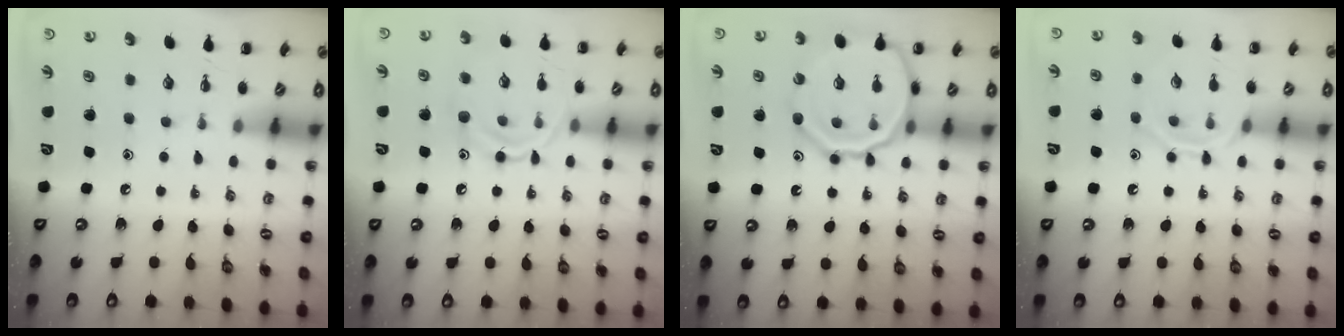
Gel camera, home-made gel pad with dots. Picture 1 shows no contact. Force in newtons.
{"total": 11.5, "press": 11.4, "slide": 0.9}
{"total": 18.4, "press": 18.2, "slide": 2.2}
{"total": 9.8, "press": 9.8, "slide": 0.7}